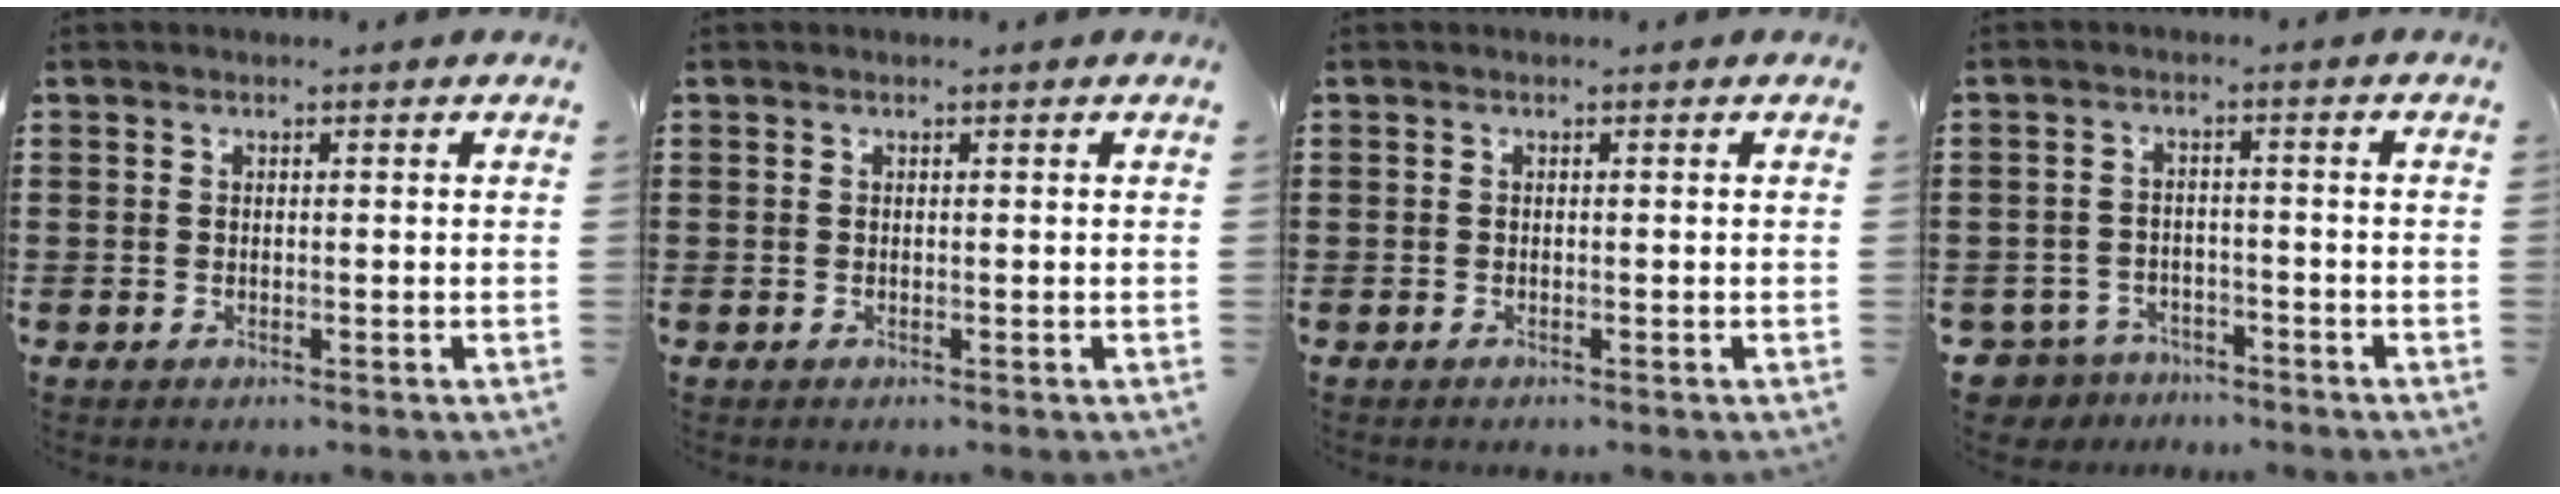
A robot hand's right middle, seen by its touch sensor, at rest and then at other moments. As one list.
[{"total": 0.0}, {"total": 0.0}, {"total": 3.7, "force": [-3.5, 1.0, 0.1], "torque": [-0.033, -0.009, -0.080]}]